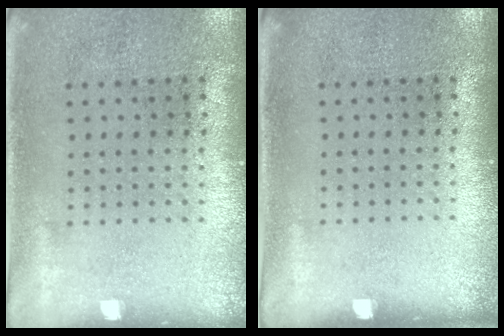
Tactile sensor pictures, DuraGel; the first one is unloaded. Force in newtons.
{"total": 0.0}